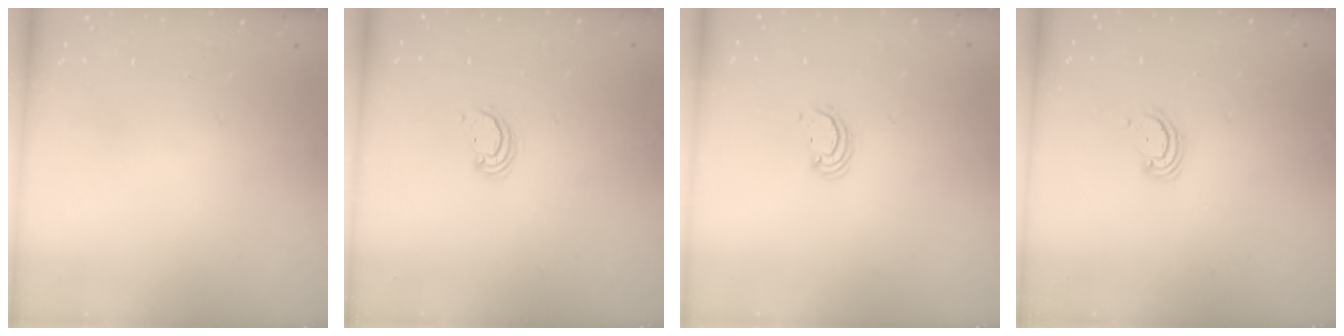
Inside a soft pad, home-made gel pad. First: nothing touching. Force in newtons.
{"total": 2.1, "press": 2.1, "slide": 0.1}
{"total": 2.2, "press": 2.2, "slide": 0.2}
{"total": 2.9, "press": 2.9, "slide": 0.3}